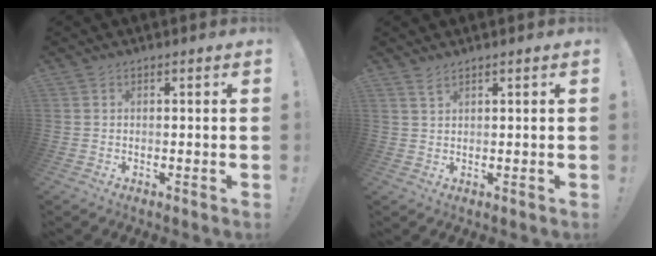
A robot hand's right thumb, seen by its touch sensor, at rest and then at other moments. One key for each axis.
{"total": 1.9, "fx": 1.5, "fy": 0.3, "fz": 1.0, "tx": -0.020, "ty": -0.003, "tz": 0.027}